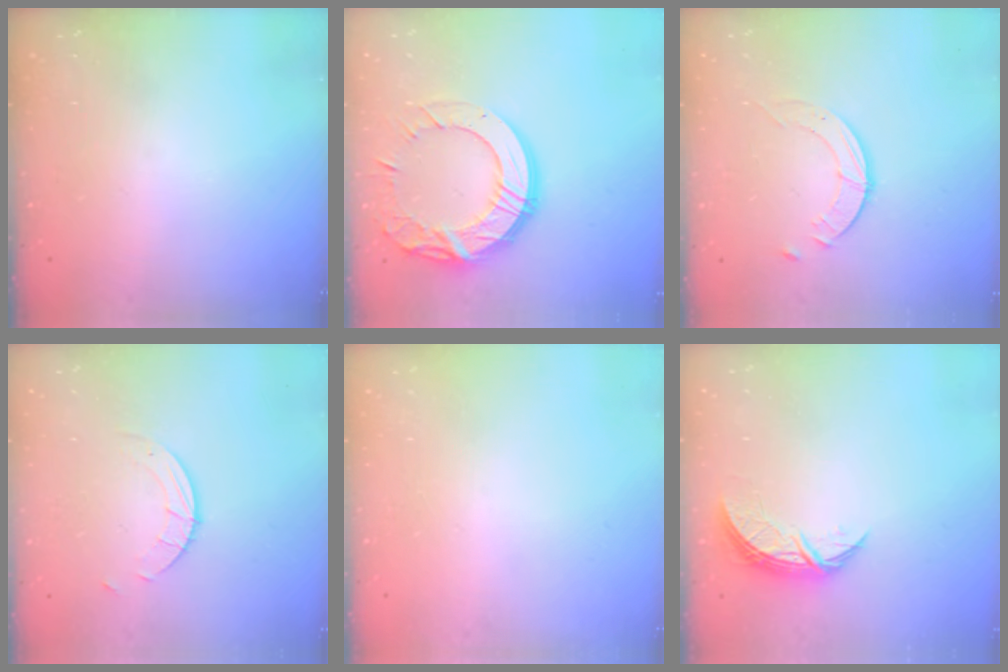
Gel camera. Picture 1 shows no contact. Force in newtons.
{"total": 18.4, "press": 18.3, "slide": 1.1}
{"total": 3.9, "press": 3.9, "slide": 0.4}
{"total": 2.7, "press": 2.7, "slide": 0.3}
{"total": 0.0}
{"total": 7.3, "press": 7.3, "slide": 0.5}